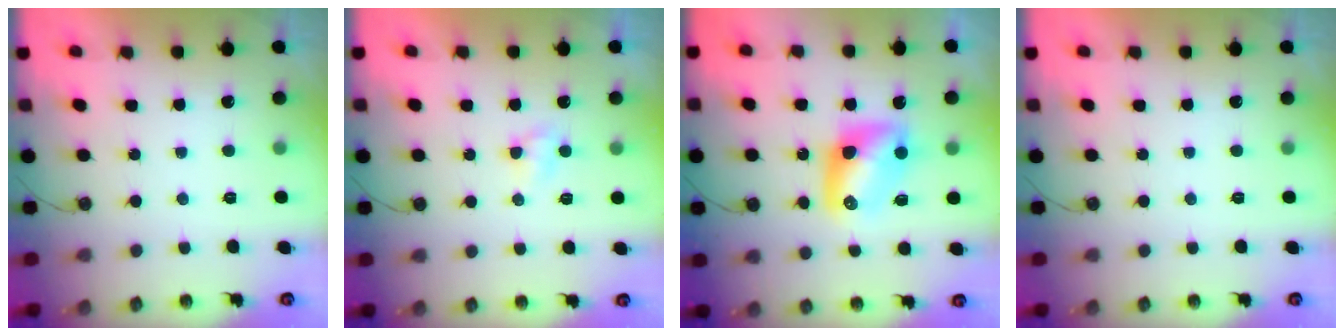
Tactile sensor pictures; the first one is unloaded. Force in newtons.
{"total": 3.6, "press": 3.6, "slide": 0.5}
{"total": 10.0, "press": 10.0, "slide": 0.6}
{"total": 0.0}